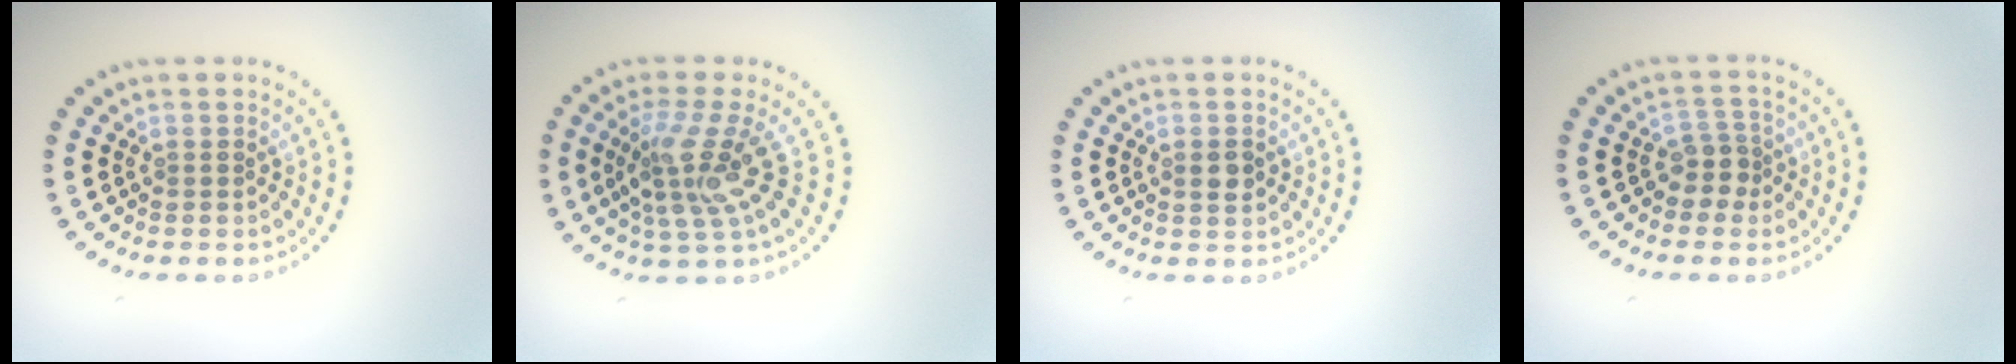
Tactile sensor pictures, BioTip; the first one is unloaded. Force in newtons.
{"total": 4.0, "press": 3.1, "slide": 2.6}
{"total": 1.4, "press": 1.3, "slide": 0.3}
{"total": 2.0, "press": 1.6, "slide": 1.3}